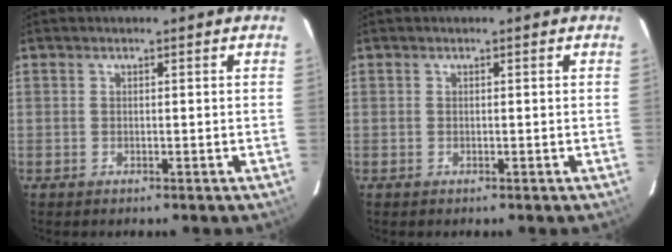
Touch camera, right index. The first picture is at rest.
{"total": 0.0}